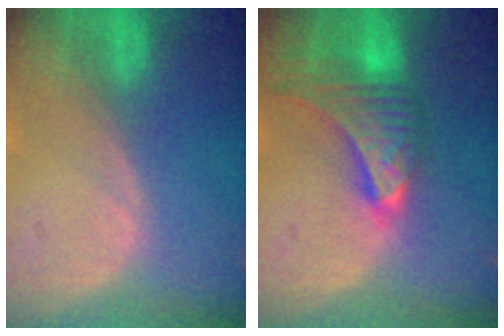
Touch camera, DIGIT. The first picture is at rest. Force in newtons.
{"total": 9.8, "press": 8.7, "slide": 4.6}